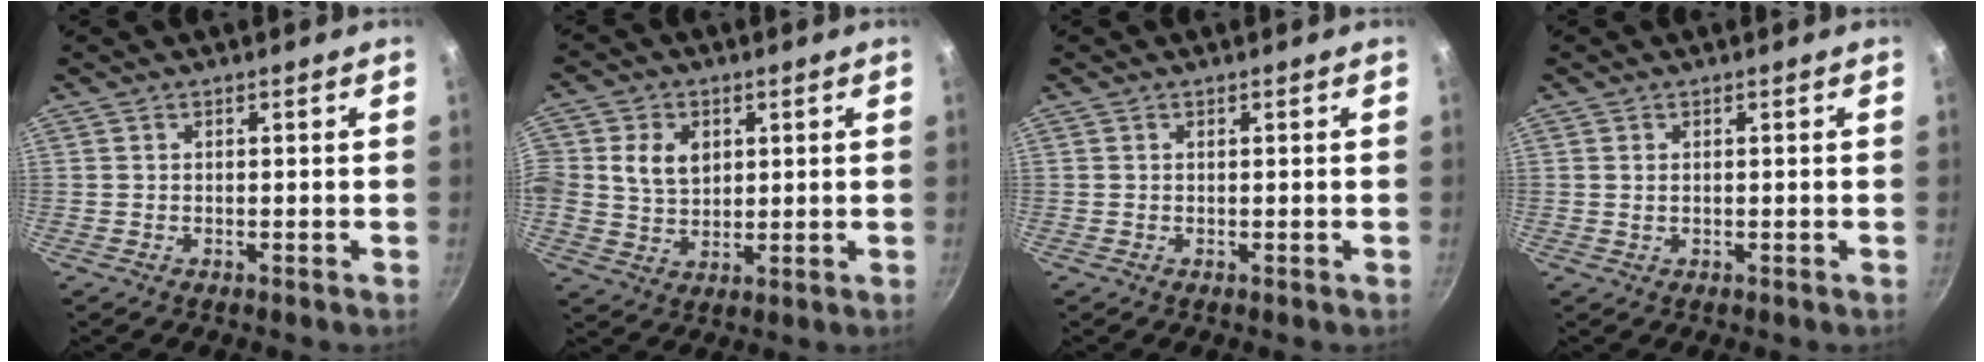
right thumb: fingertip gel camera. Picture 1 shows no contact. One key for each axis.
{"total": 7.6, "fx": 1.7, "fy": 5.9, "fz": 4.4, "tx": -0.064, "ty": -0.008, "tz": 0.028}
{"total": 0.0}
{"total": 0.7, "fx": 0.2, "fy": 0.4, "fz": 0.6, "tx": -0.011, "ty": 0.000, "tz": 0.003}